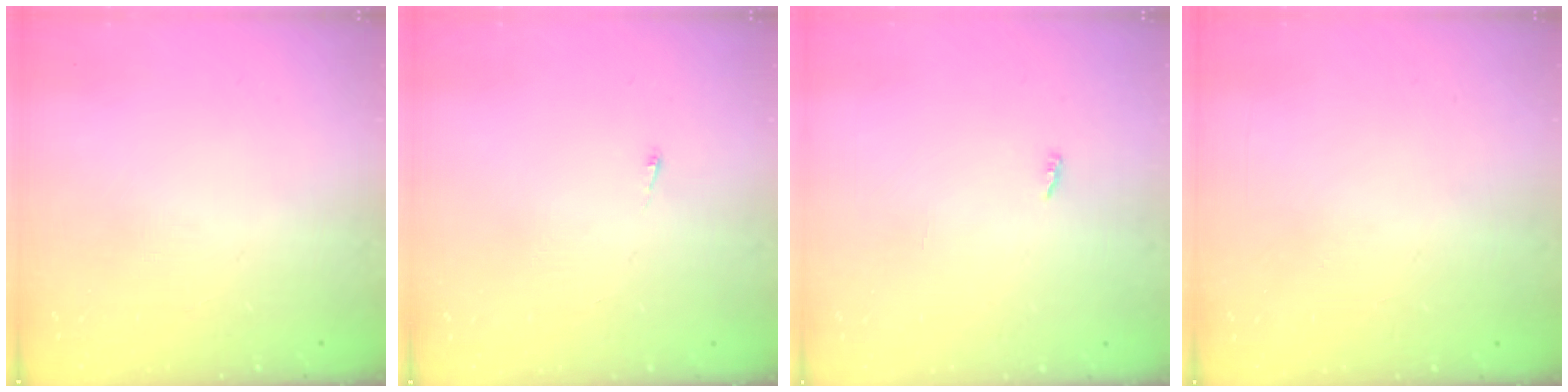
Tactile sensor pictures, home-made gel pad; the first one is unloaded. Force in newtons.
{"total": 2.6, "press": 2.5, "slide": 0.3}
{"total": 1.9, "press": 1.9, "slide": 0.2}
{"total": 0.9, "press": 0.9, "slide": 0.0}